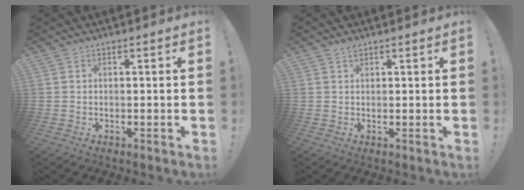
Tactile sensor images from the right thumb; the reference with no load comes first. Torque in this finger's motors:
{"motor_torque": [-0.30, 0.12, -0.06, -0.27, 0.06]}